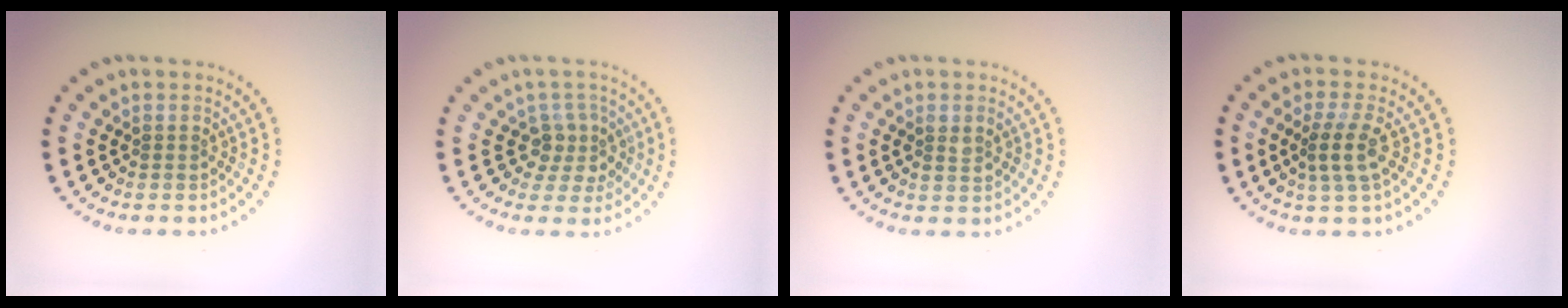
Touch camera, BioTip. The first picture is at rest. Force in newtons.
{"total": 2.7, "press": 2.2, "slide": 1.6}
{"total": 1.4, "press": 1.4, "slide": 0.0}
{"total": 2.6, "press": 2.1, "slide": 1.6}